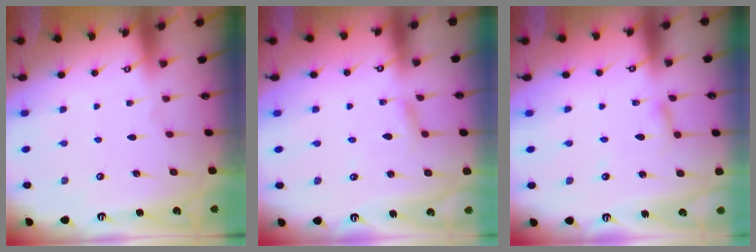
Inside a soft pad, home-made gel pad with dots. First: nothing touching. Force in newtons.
{"total": 3.3, "press": 3.2, "slide": 0.4}
{"total": 2.7, "press": 2.7, "slide": 0.3}